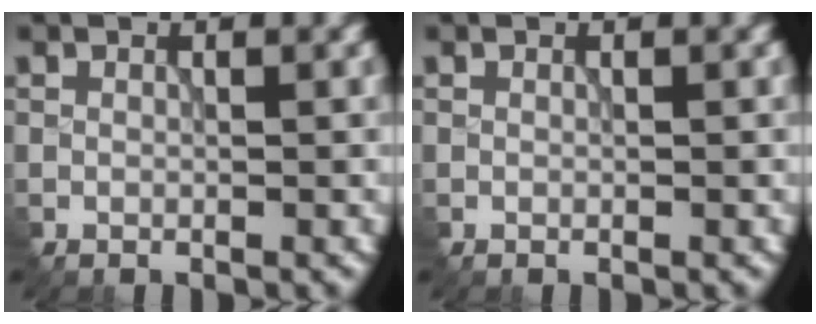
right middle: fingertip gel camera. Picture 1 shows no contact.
{"total": 0.0}